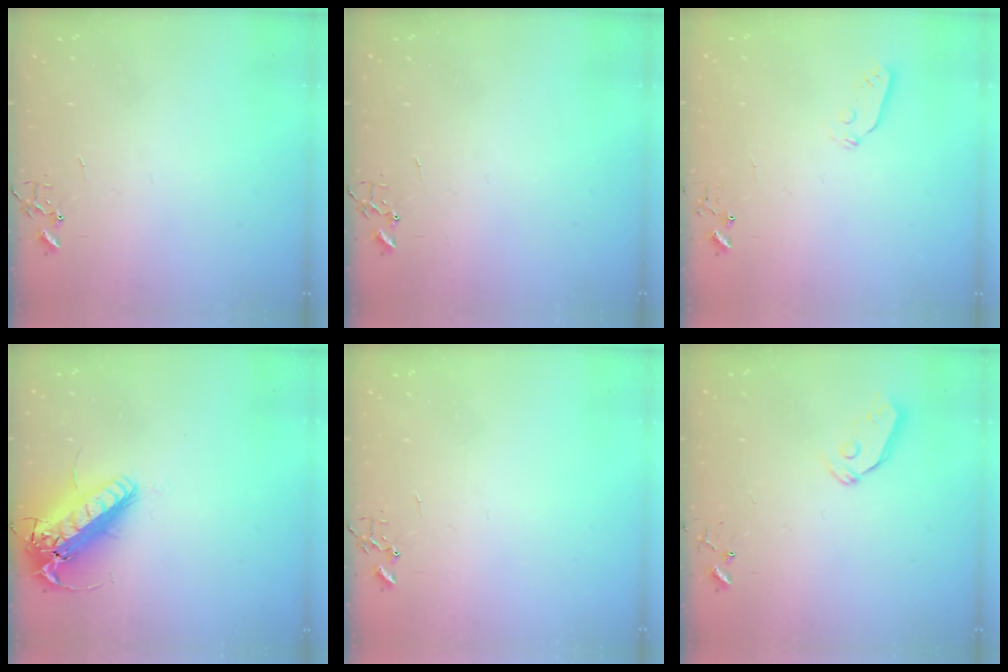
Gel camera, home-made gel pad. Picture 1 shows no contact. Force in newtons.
{"total": 0.0}
{"total": 3.6, "press": 3.6, "slide": 0.6}
{"total": 21.1, "press": 20.8, "slide": 3.7}
{"total": 0.0}
{"total": 5.3, "press": 5.3, "slide": 0.2}